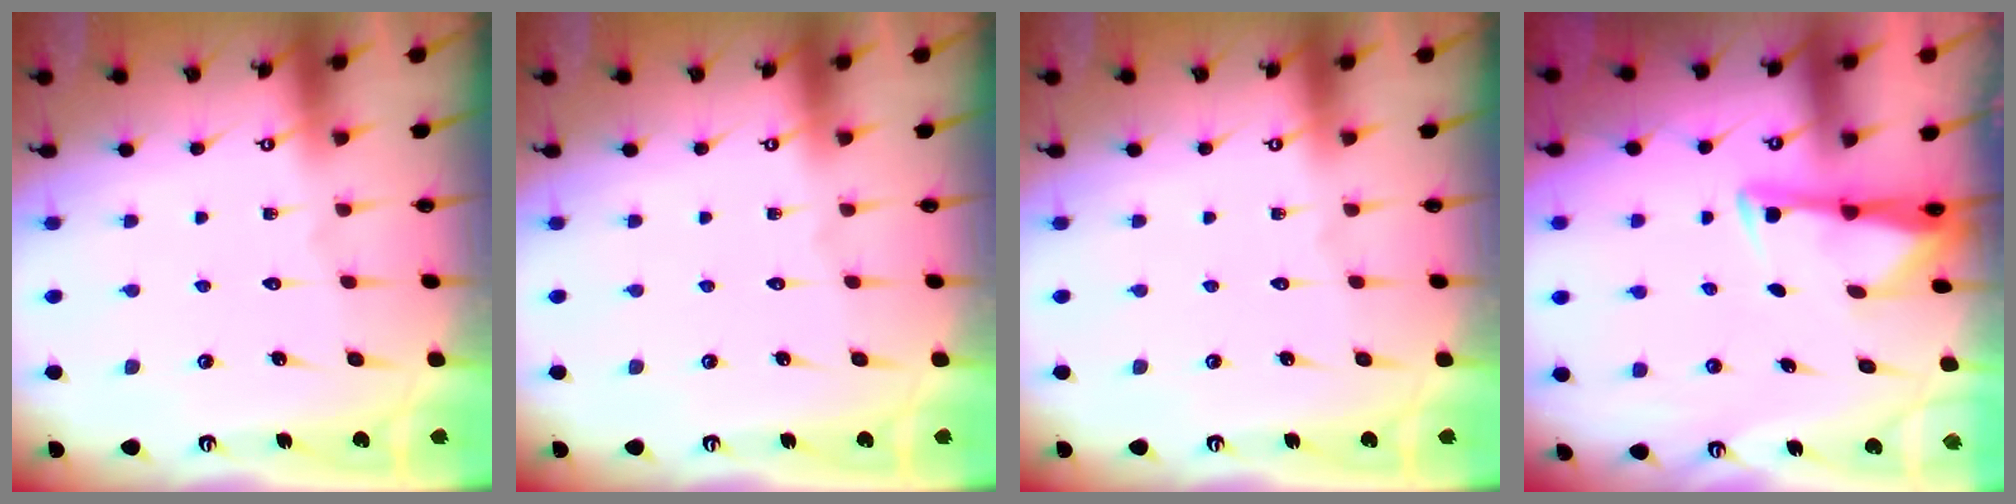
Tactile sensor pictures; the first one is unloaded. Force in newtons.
{"total": 0.0}
{"total": 0.0}
{"total": 3.3, "press": 3.3, "slide": 0.5}